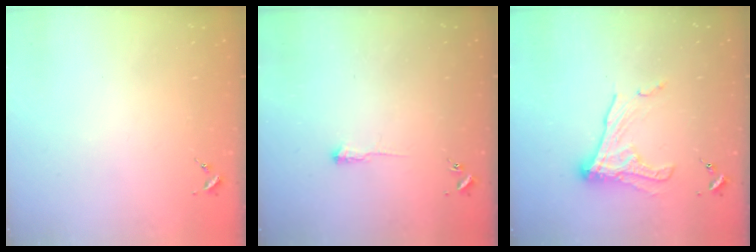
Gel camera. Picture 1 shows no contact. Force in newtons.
{"total": 2.7, "press": 2.6, "slide": 0.4}
{"total": 13.6, "press": 13.5, "slide": 1.3}